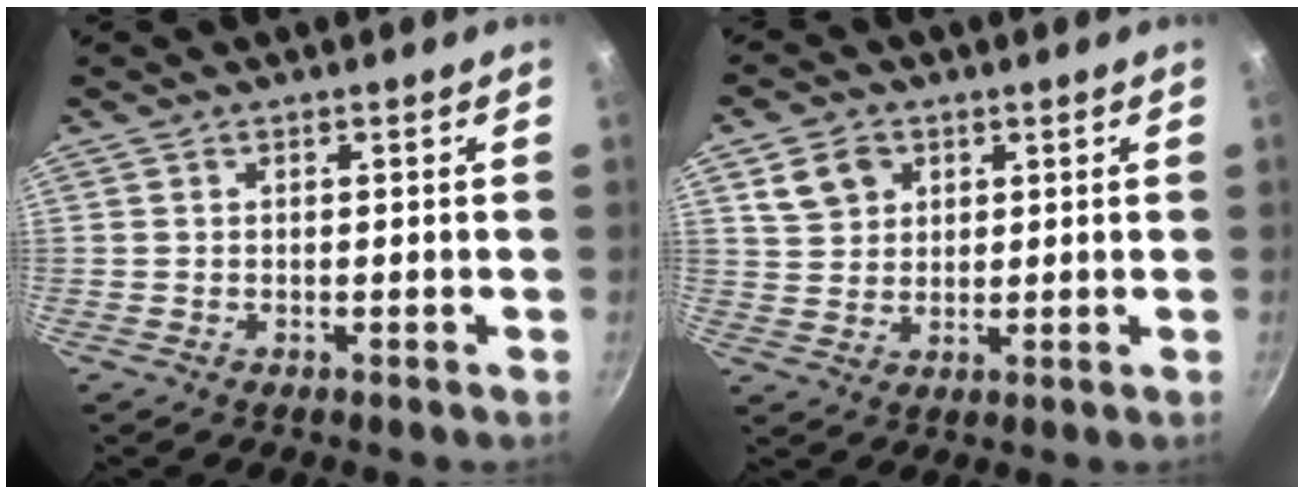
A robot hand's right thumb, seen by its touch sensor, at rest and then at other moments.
{"total": 6.3, "force": [2.7, 5.0, 2.7], "torque": [-0.028, -0.001, 0.051]}